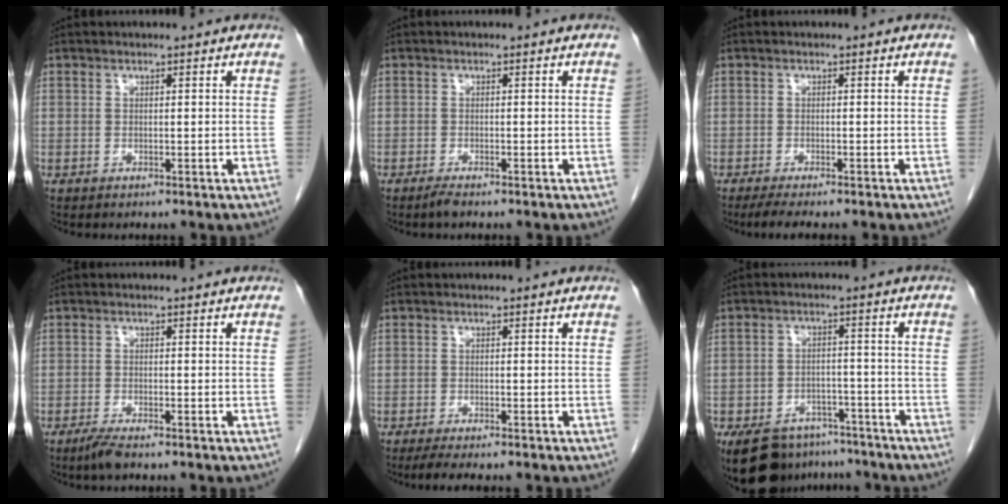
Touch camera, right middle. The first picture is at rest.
{"total": 1.2, "force": [-1.0, 0.0, 0.6], "torque": [-0.020, -0.004, -0.019]}
{"total": 4.3, "force": [-3.5, 0.5, 2.5], "torque": [-0.039, -0.008, -0.051]}
{"total": 2.2, "force": [-1.8, 0.1, 1.4], "torque": [-0.038, -0.007, -0.036]}
{"total": 3.9, "force": [-3.1, 0.3, 2.3], "torque": [-0.036, -0.008, -0.046]}
{"total": 12.1, "force": [-9.5, 6.2, 4.1], "torque": [-0.068, 0.008, -0.137]}